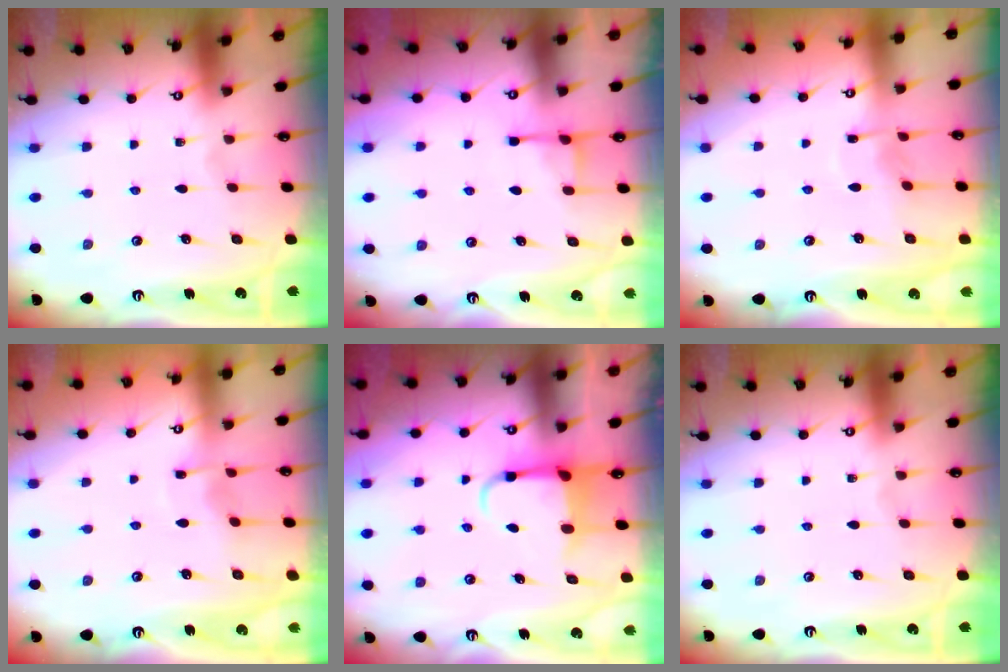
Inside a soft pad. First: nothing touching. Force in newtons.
{"total": 3.8, "press": 3.8, "slide": 0.5}
{"total": 4.1, "press": 4.1, "slide": 0.4}
{"total": 4.7, "press": 4.7, "slide": 0.7}
{"total": 4.2, "press": 4.1, "slide": 0.7}
{"total": 0.0}